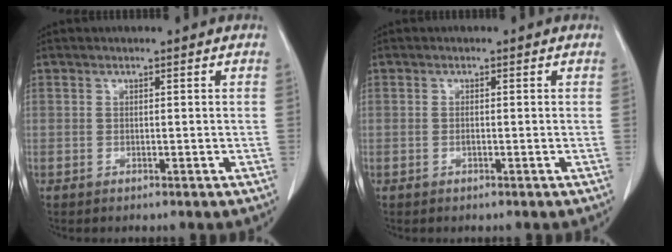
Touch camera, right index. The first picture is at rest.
{"total": 0.6, "force": [-0.2, 0.1, 0.6], "torque": [-0.015, 0.001, -0.001]}